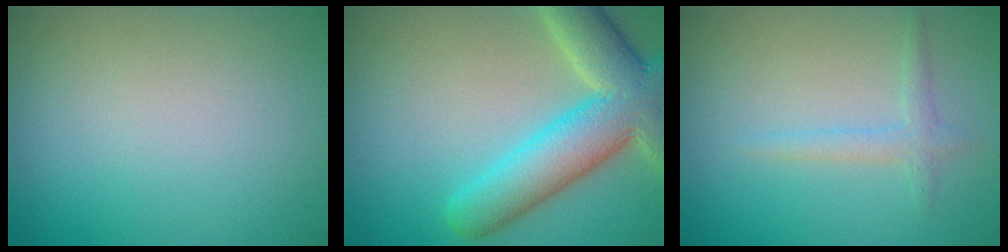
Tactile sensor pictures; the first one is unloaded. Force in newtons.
{"total": 8.7, "press": 8.7, "slide": 0.6}
{"total": 1.5, "press": 1.4, "slide": 0.1}